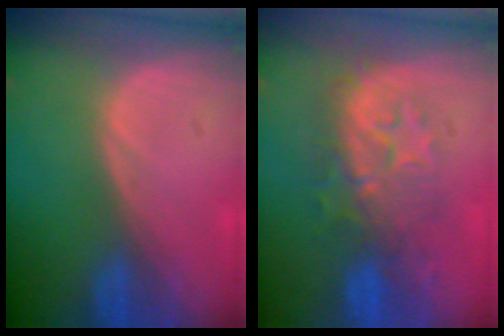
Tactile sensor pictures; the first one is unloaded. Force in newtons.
{"total": 8.2, "press": 8.1, "slide": 1.1}